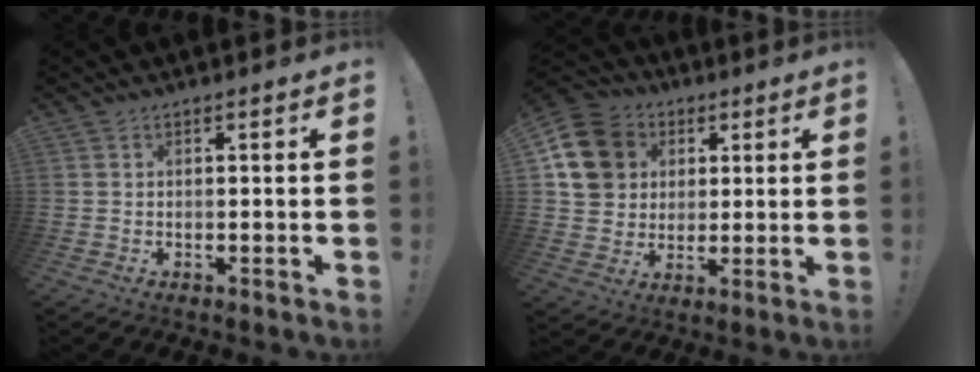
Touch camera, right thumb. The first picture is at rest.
{"total": 15.6, "force": [4.1, 13.5, 6.7], "torque": [-0.099, -0.007, 0.087]}